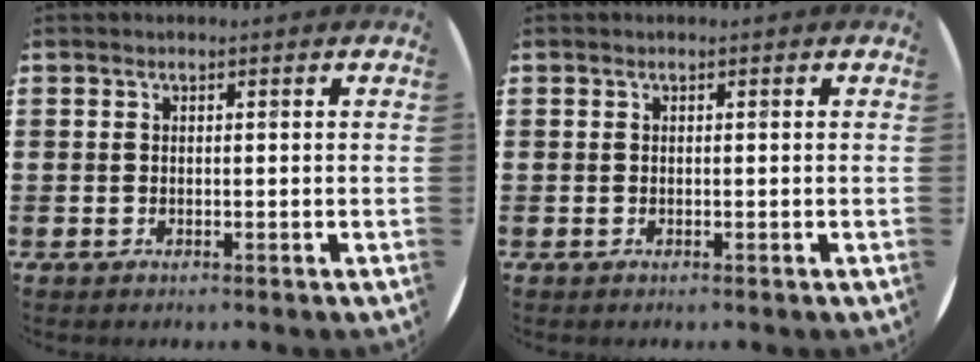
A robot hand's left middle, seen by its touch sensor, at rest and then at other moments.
{"total": 0.0}